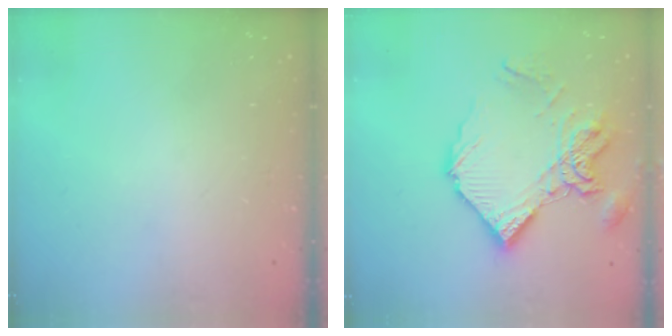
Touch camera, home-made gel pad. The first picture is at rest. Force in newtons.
{"total": 17.1, "press": 17.0, "slide": 1.8}